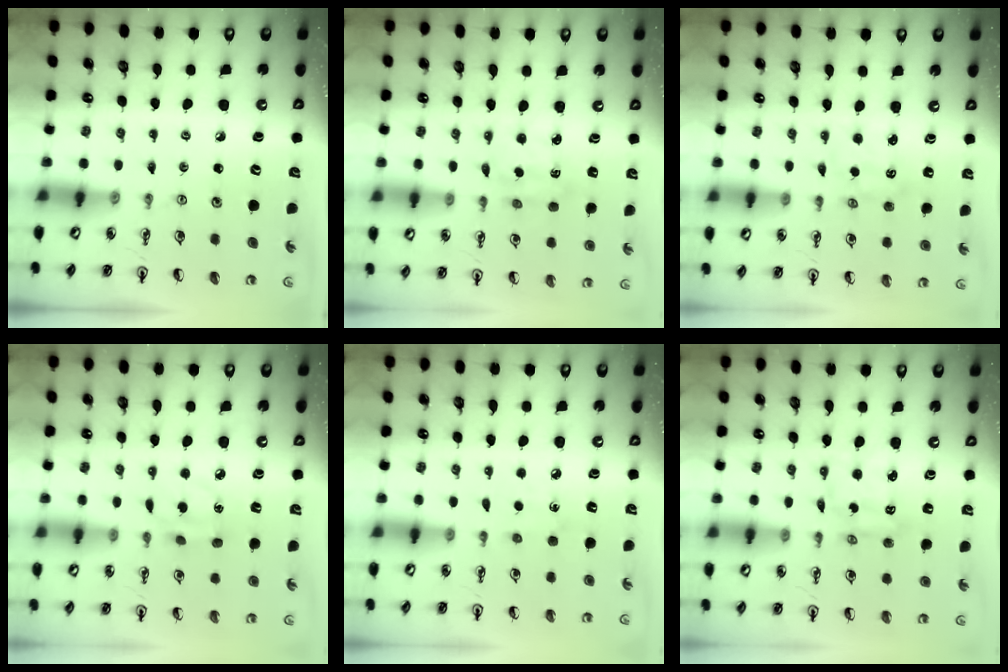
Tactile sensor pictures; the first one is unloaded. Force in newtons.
{"total": 2.3, "press": 2.3, "slide": 0.5}
{"total": 1.2, "press": 1.2, "slide": 0.2}
{"total": 5.1, "press": 5.1, "slide": 0.6}
{"total": 4.1, "press": 4.1, "slide": 0.4}
{"total": 1.9, "press": 1.9, "slide": 0.1}